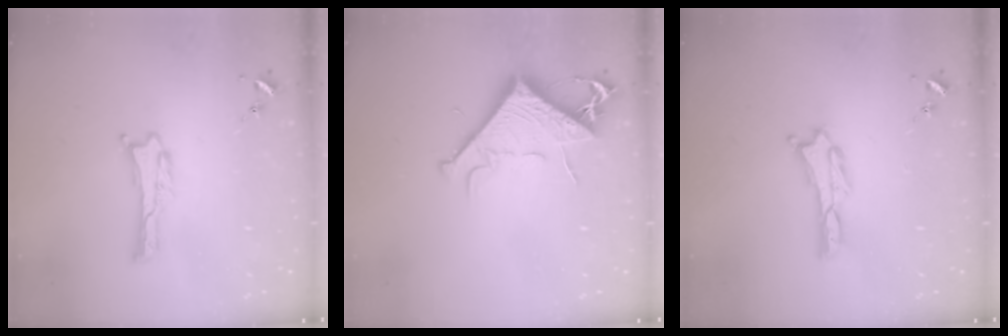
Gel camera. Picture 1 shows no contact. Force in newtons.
{"total": 8.2, "press": 8.1, "slide": 1.1}
{"total": 0.8, "press": 0.7, "slide": 0.2}